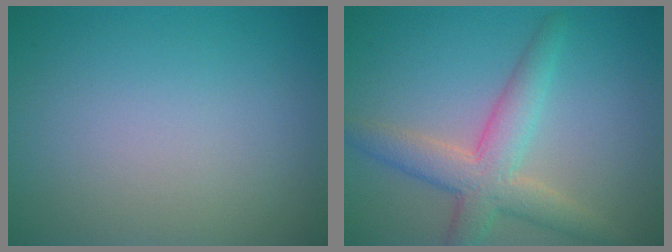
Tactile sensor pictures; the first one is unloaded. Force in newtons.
{"total": 5.0, "press": 5.0, "slide": 0.3}